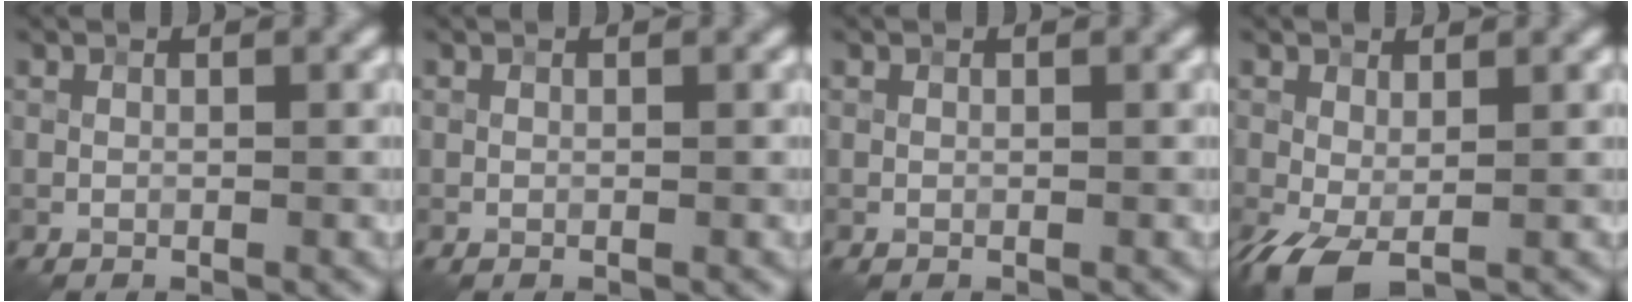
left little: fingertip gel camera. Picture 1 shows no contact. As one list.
[{"total": 0.0}, {"total": 0.0}, {"total": 4.3, "force": [-1.4, 2.2, 3.4], "torque": [-0.091, -0.010, -0.028]}]